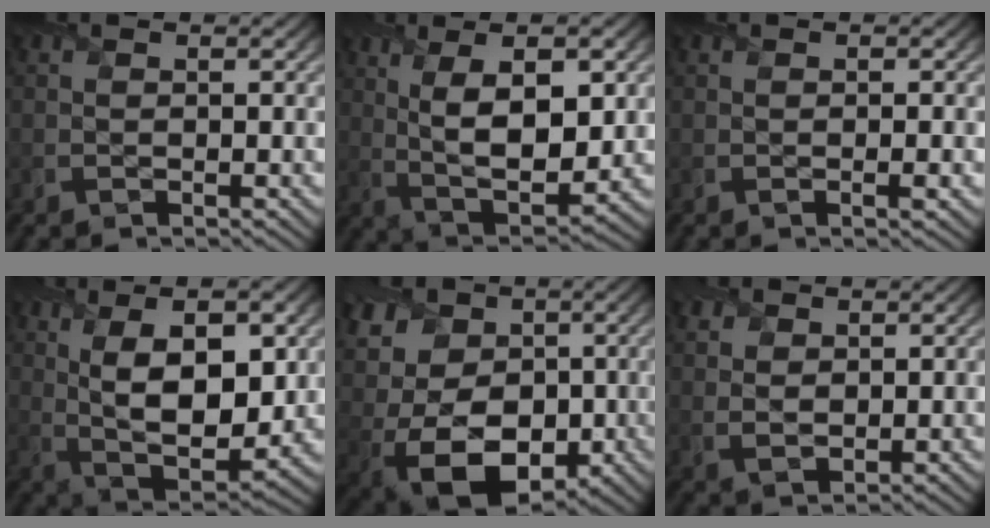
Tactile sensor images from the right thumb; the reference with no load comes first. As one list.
[{"total": 10.8, "force": [2.3, 4.6, 9.4], "torque": [-0.183, -0.007, 0.045]}, {"total": 1.1, "force": [0.0, 0.0, 1.1], "torque": [-0.018, 0.000, 0.000]}, {"total": 12.7, "force": [2.8, 5.9, 10.8], "torque": [-0.195, -0.005, 0.050]}, {"total": 15.9, "force": [0.6, 12.1, 10.2], "torque": [-0.235, 0.010, 0.004]}, {"total": 3.4, "force": [2.1, 2.0, 1.8], "torque": [-0.047, 0.002, 0.045]}]